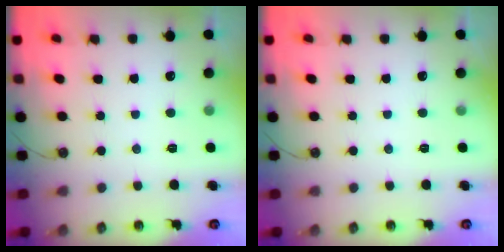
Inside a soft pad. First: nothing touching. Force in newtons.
{"total": 0.0}